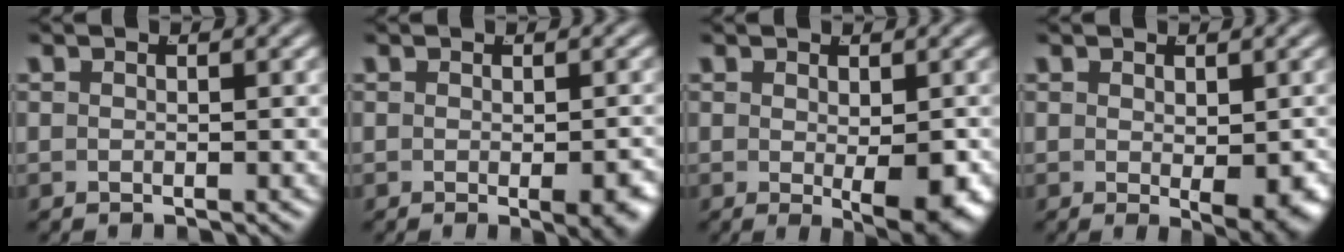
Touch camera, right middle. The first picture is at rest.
{"total": 2.1, "force": [-0.9, 0.4, 1.9], "torque": [-0.015, -0.005, -0.012]}
{"total": 4.3, "force": [-0.9, 0.9, 4.1], "torque": [-0.045, -0.021, -0.002]}
{"total": 3.3, "force": [-0.5, 0.9, 3.1], "torque": [-0.028, -0.020, 0.003]}